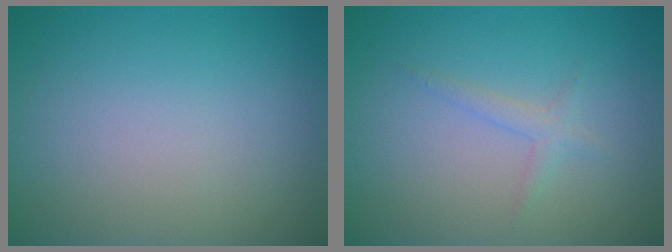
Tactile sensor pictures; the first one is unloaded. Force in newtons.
{"total": 1.2, "press": 1.2, "slide": 0.0}